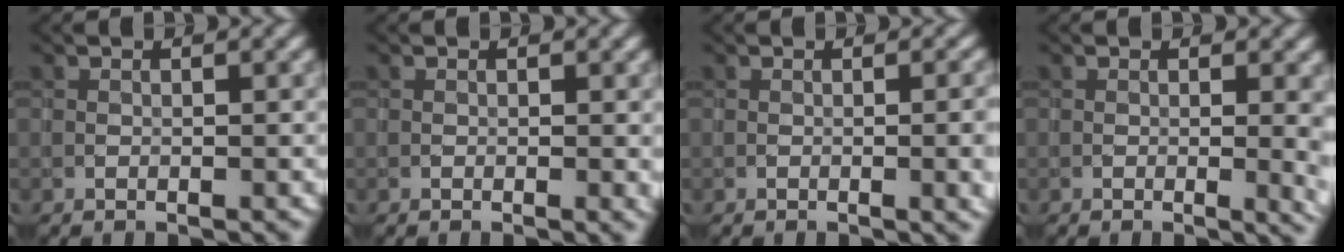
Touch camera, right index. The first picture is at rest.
{"total": 0.9, "force": [-0.1, 0.4, 0.8], "torque": [-0.014, -0.004, 0.000]}
{"total": 3.8, "force": [-0.9, 1.4, 3.4], "torque": [-0.040, -0.007, -0.001]}
{"total": 4.5, "force": [-0.4, 2.1, 4.0], "torque": [-0.033, -0.006, 0.003]}